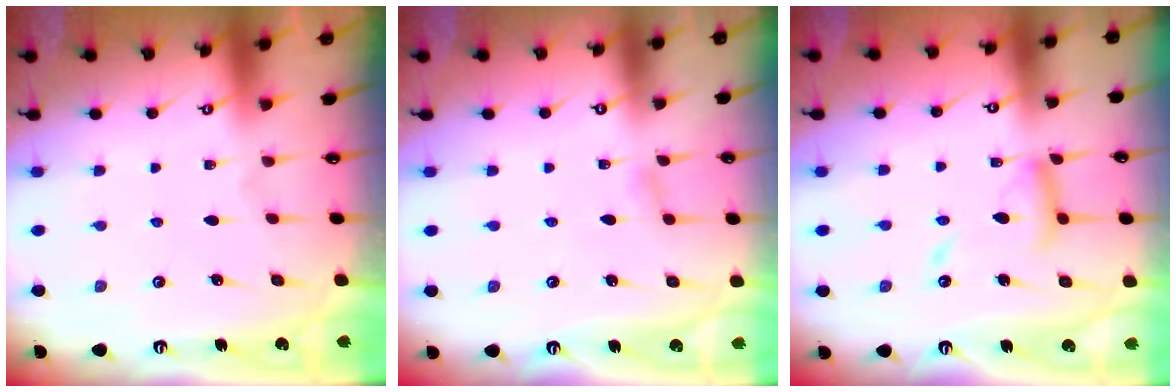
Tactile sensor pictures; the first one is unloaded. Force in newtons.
{"total": 2.6, "press": 2.6, "slide": 0.3}
{"total": 12.9, "press": 12.9, "slide": 1.1}